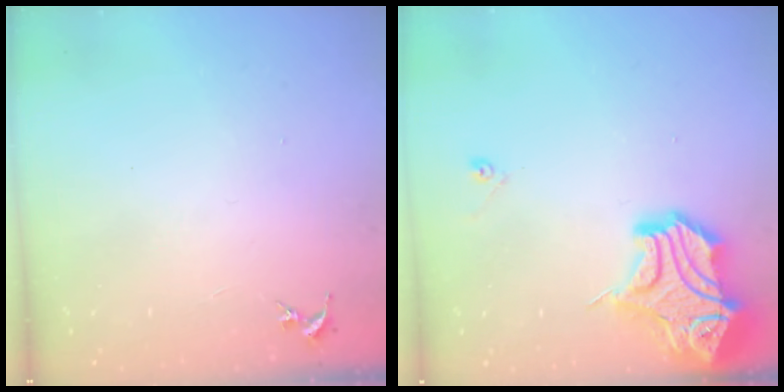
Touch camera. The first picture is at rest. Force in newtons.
{"total": 17.4, "press": 17.2, "slide": 2.4}